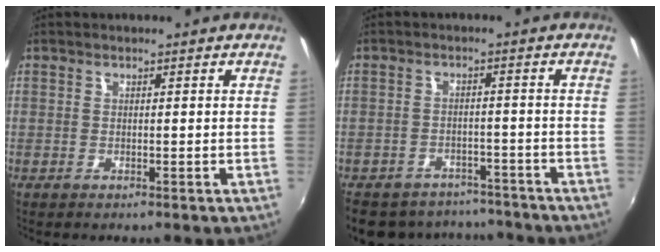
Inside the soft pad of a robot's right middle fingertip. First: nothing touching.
{"total": 16.9, "force": [-14.0, 7.6, 5.7], "torque": [-0.137, 0.016, -0.183]}